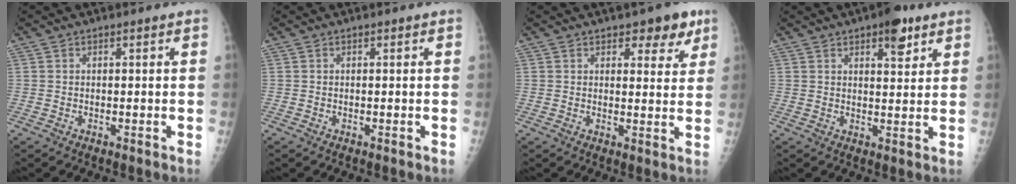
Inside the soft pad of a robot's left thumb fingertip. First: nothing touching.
{"total": 0.0}
{"total": 6.3, "force": [3.9, 3.2, 3.9], "torque": [-0.016, -0.017, 0.046]}
{"total": 6.4, "force": [3.8, 2.6, 4.5], "torque": [-0.043, -0.017, 0.047]}